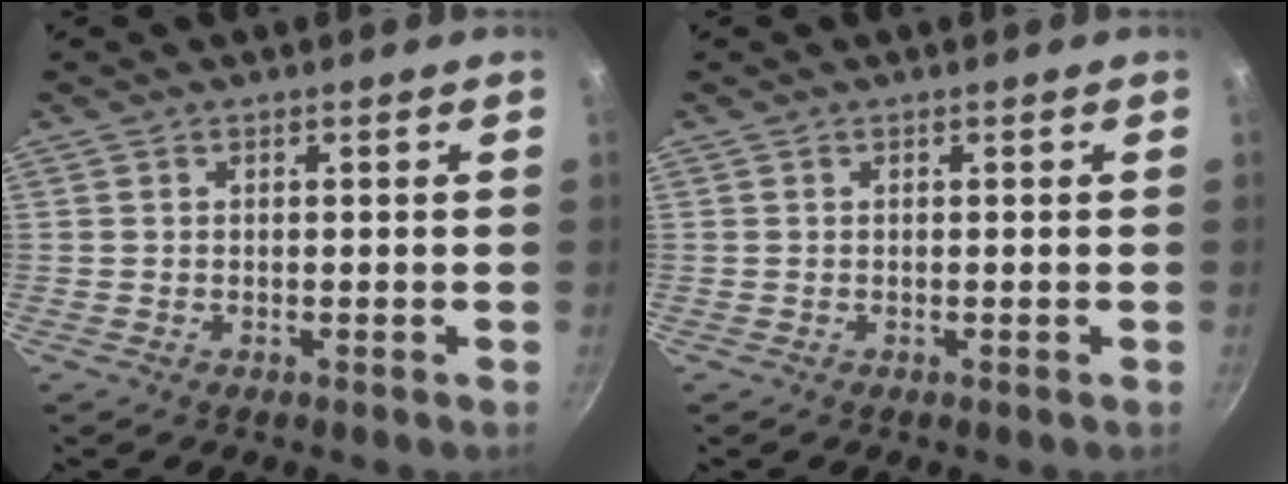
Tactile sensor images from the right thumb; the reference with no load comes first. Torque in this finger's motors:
{"motor_torque": [0.00, 0.00, 0.16, 0.16, 0.01]}